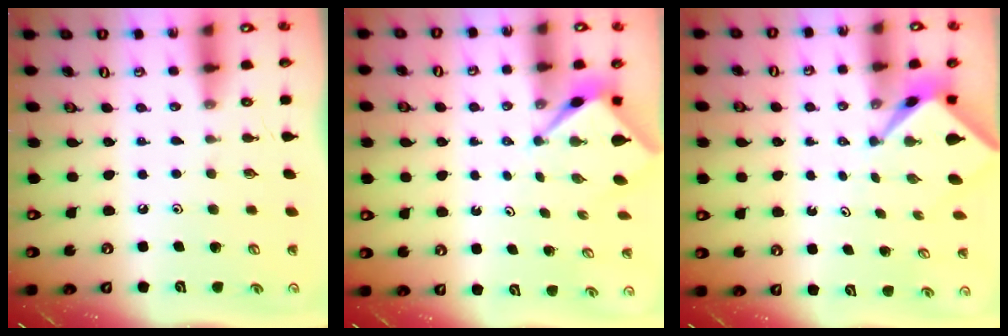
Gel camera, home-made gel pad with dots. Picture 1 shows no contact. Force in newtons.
{"total": 2.7, "press": 2.7, "slide": 0.2}
{"total": 2.4, "press": 2.4, "slide": 0.2}